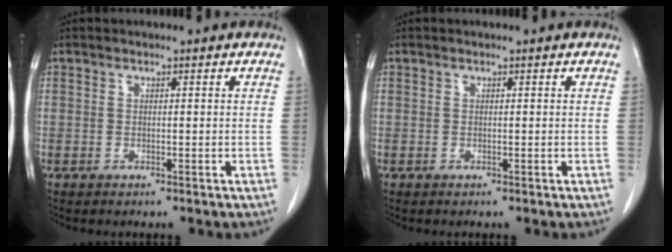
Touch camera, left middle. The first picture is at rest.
{"total": 0.0}